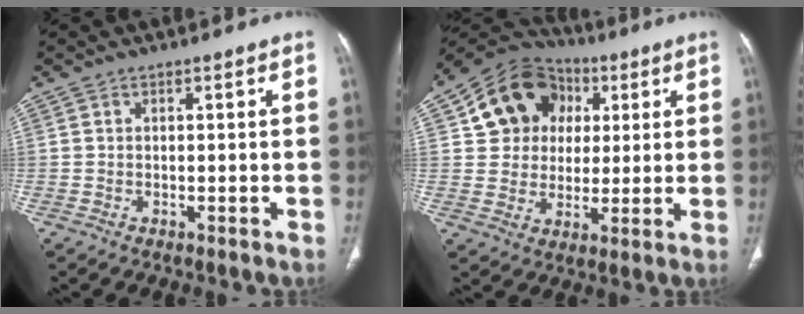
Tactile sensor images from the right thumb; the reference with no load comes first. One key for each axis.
{"total": 15.1, "fx": 4.5, "fy": 13.0, "fz": 6.4, "tx": -0.075, "ty": 0.014, "tz": 0.074}